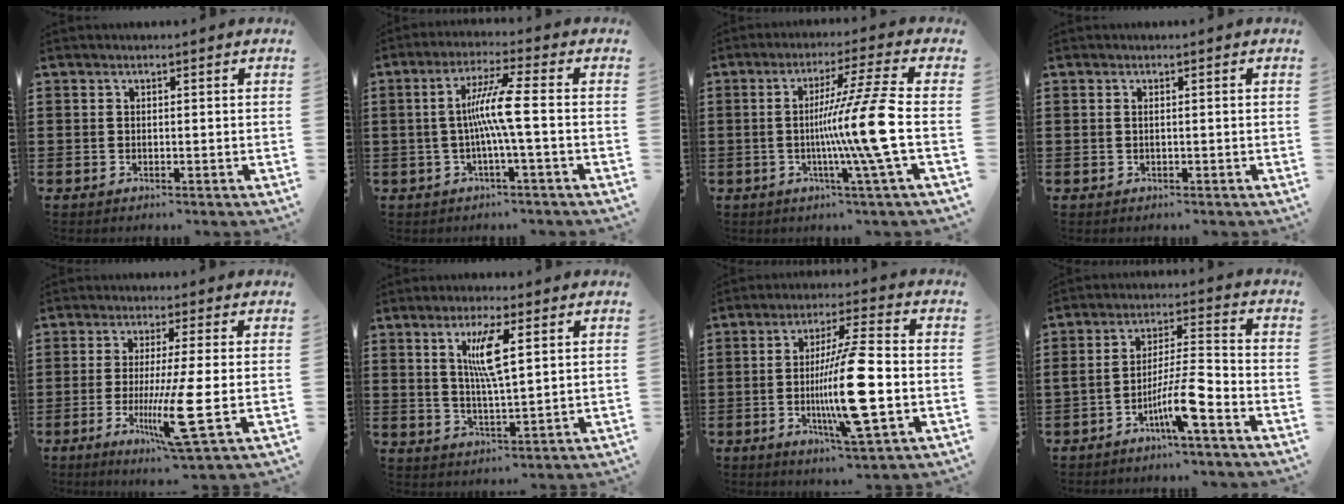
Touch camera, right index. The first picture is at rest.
{"total": 7.5, "force": [-0.7, -0.5, 7.5], "torque": [-0.143, -0.005, -0.024]}
{"total": 12.5, "force": [-1.2, -1.8, 12.3], "torque": [-0.210, -0.021, -0.038]}
{"total": 0.6, "force": [-0.1, -0.1, 0.6], "torque": [-0.011, -0.004, 0.000]}
{"total": 10.0, "force": [-2.4, -0.6, 9.7], "torque": [-0.191, -0.031, -0.047]}
{"total": 6.5, "force": [2.2, 1.2, 6.0], "torque": [-0.123, 0.003, 0.035]}
{"total": 14.2, "force": [-2.6, 2.0, 13.8], "torque": [-0.269, -0.016, -0.055]}
{"total": 9.0, "force": [-4.7, 1.2, 7.6], "torque": [-0.144, 0.001, -0.088]}